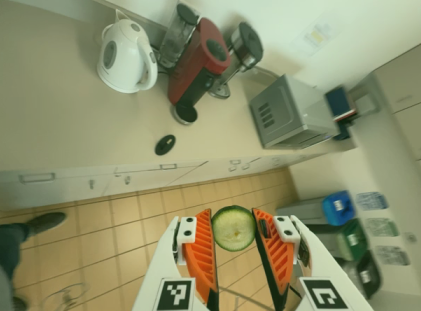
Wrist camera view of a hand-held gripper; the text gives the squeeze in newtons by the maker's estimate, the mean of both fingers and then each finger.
{"total": 8.5, "left": 8.3, "right": 8.7}